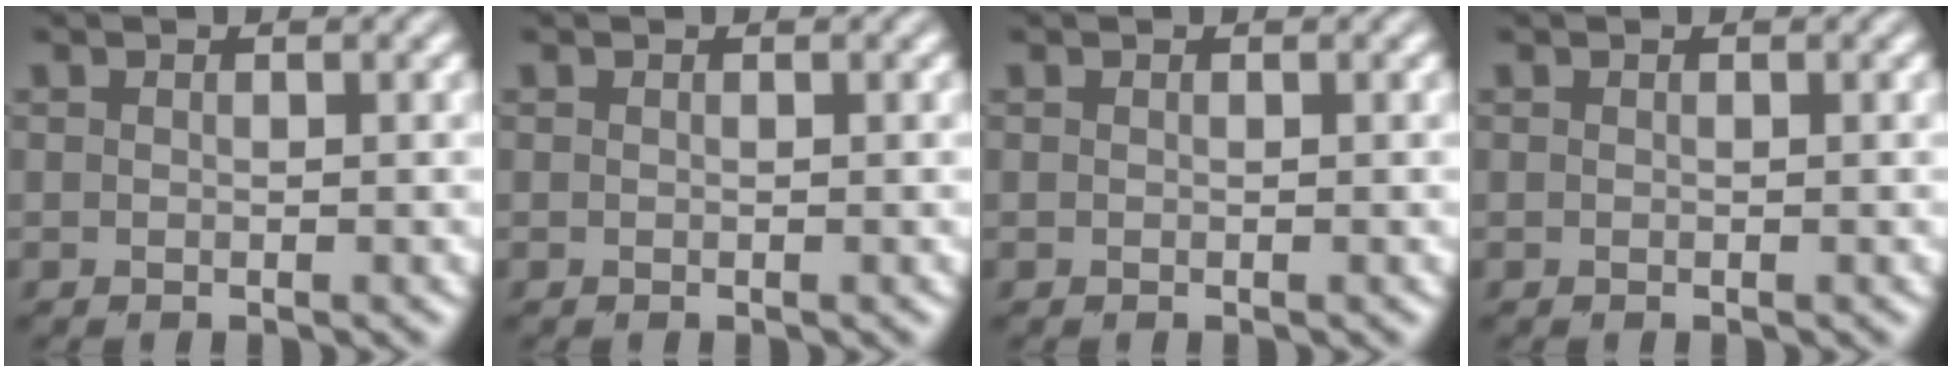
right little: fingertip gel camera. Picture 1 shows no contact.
{"total": 0.0}
{"total": 0.0}
{"total": 0.0}